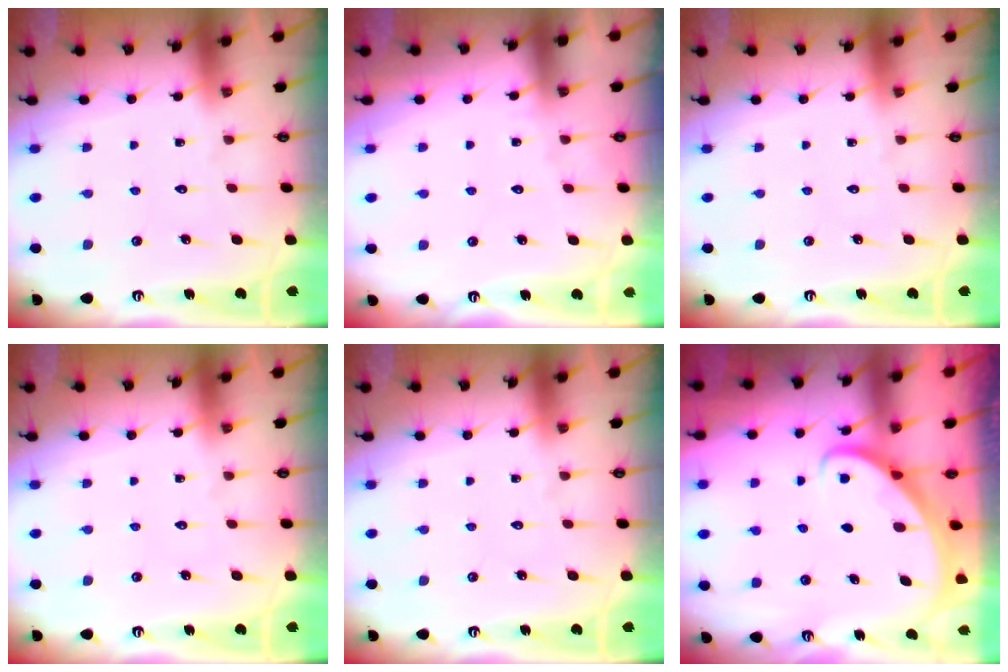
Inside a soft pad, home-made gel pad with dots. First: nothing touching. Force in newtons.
{"total": 1.8, "press": 1.7, "slide": 0.3}
{"total": 0.0}
{"total": 0.0}
{"total": 0.0}
{"total": 2.7, "press": 2.6, "slide": 0.2}